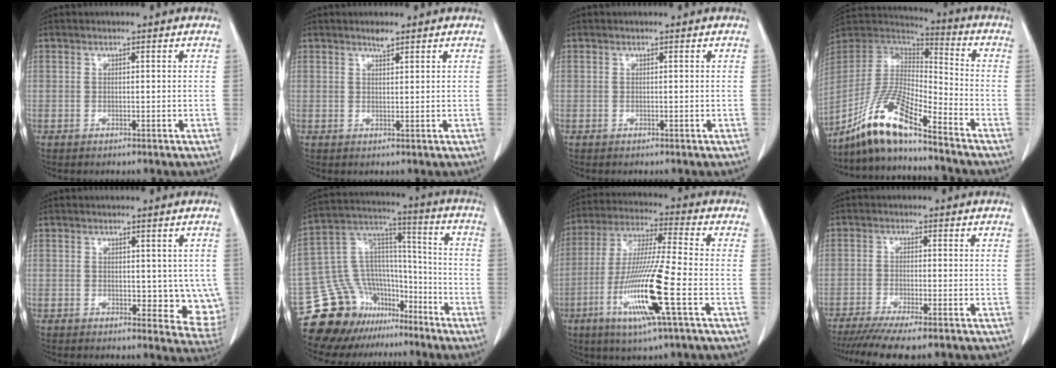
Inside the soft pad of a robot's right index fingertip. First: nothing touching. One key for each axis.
{"total": 1.4, "fx": 1.2, "fy": 0.3, "fz": 0.7, "tx": -0.017, "ty": 0.000, "tz": 0.023}
{"total": 0.0}
{"total": 13.7, "fx": -10.2, "fy": 1.5, "fz": 9.1, "tx": -0.185, "ty": 0.001, "tz": -0.193}
{"total": 6.8, "fx": 0.3, "fy": 4.0, "fz": 5.5, "tx": -0.043, "ty": -0.013, "tz": 0.008}
{"total": 17.0, "fx": -12.2, "fy": 10.8, "fz": 4.9, "tx": -0.088, "ty": 0.094, "tz": -0.205}
{"total": 15.5, "fx": -5.4, "fy": -0.1, "fz": 14.5, "tx": -0.297, "ty": -0.022, "tz": -0.104}
{"total": 10.6, "fx": -8.7, "fy": 0.7, "fz": 6.0, "tx": -0.081, "ty": -0.020, "tz": -0.133}